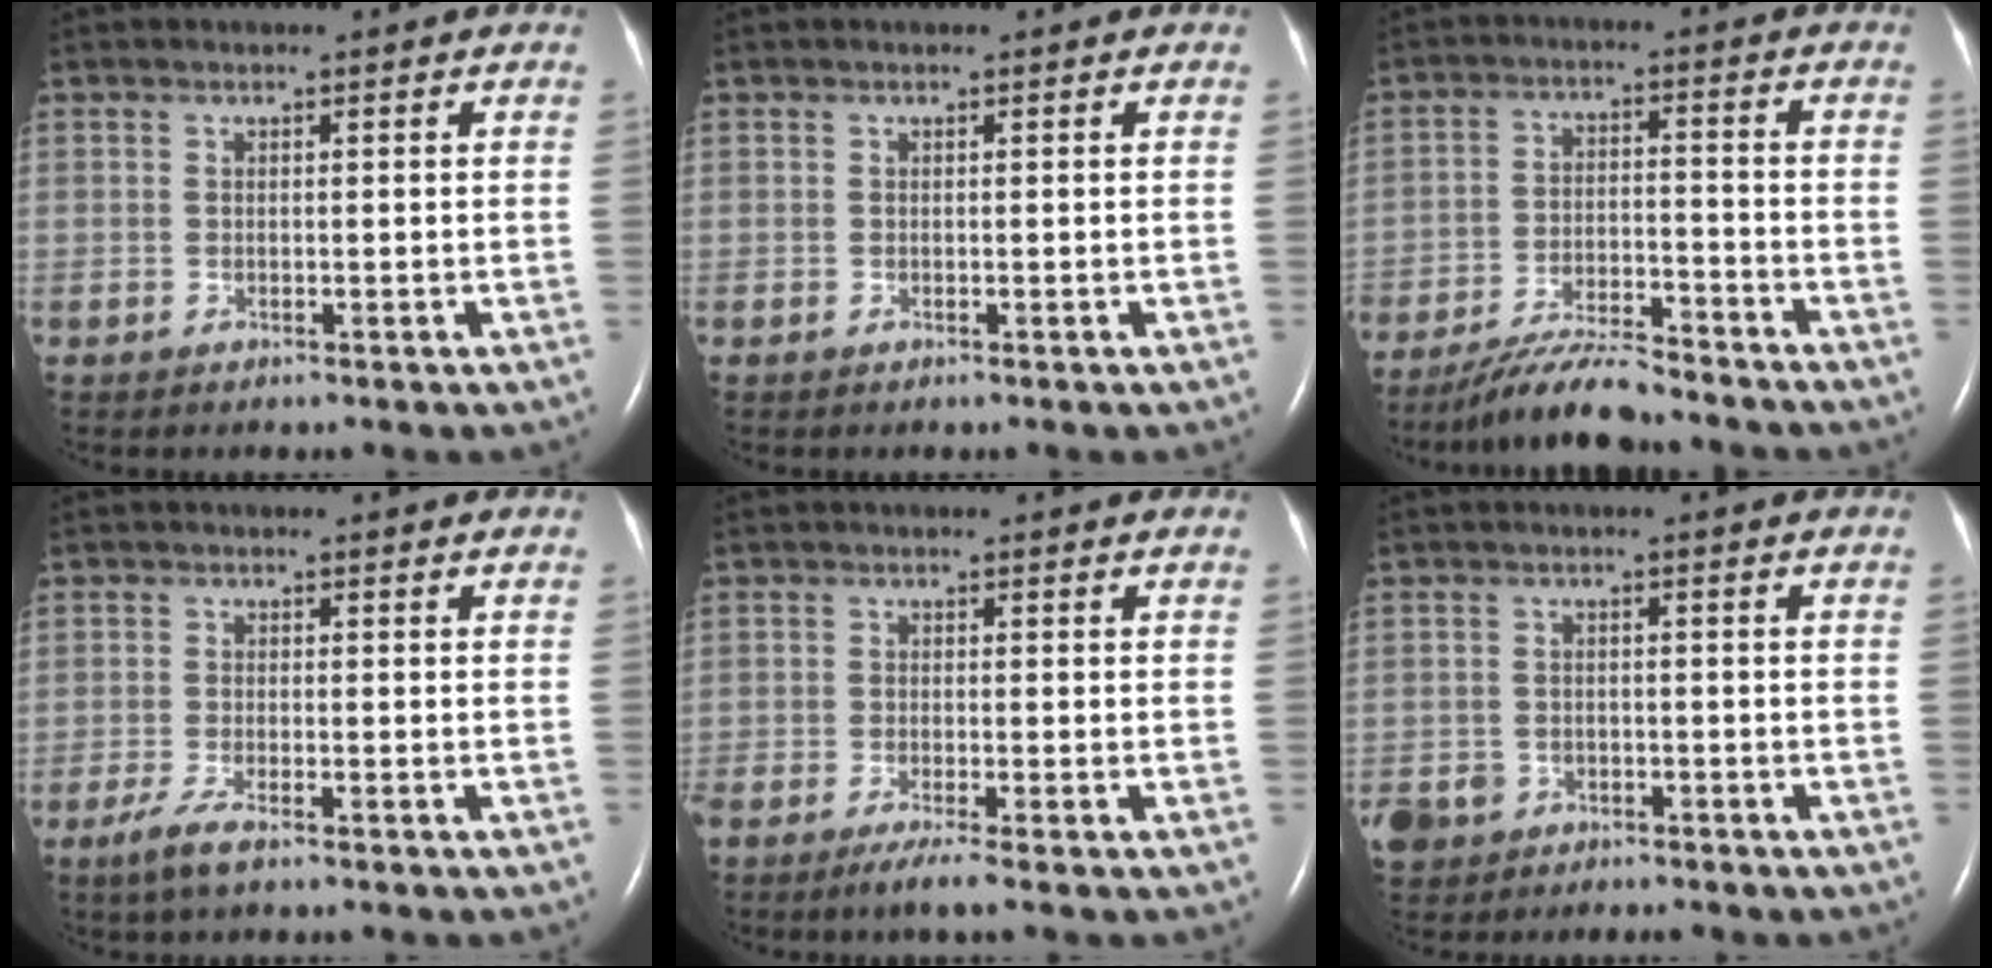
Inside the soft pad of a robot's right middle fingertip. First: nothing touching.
{"total": 0.0}
{"total": 8.8, "force": [-8.1, 1.0, 3.3], "torque": [-0.058, -0.015, -0.142]}
{"total": 3.2, "force": [-2.2, 0.3, 2.3], "torque": [-0.055, -0.008, -0.046]}
{"total": 2.8, "force": [-2.1, -0.4, 1.9], "torque": [-0.039, -0.007, -0.041]}
{"total": 5.5, "force": [-3.8, 3.8, 0.7], "torque": [-0.024, 0.005, -0.064]}